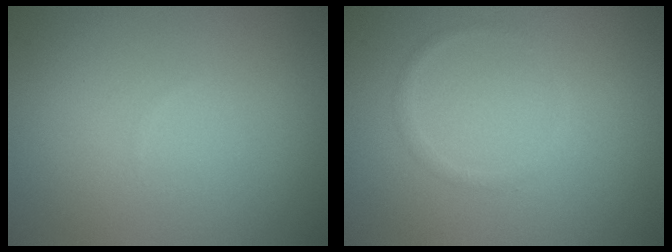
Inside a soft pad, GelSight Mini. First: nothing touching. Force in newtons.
{"total": 0.8, "press": 0.8, "slide": 0.1}